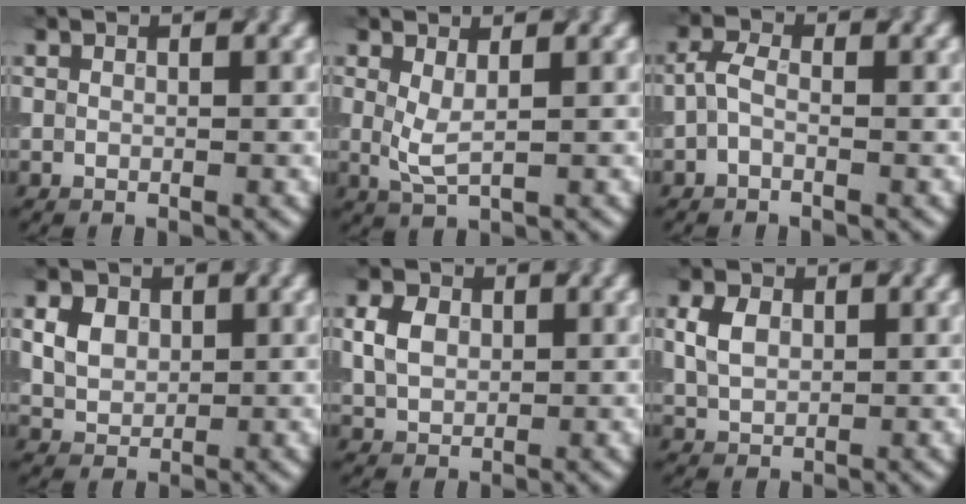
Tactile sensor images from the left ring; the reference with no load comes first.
{"total": 2.5, "force": [0.3, 1.0, 2.2], "torque": [-0.057, 0.007, 0.013]}
{"total": 1.9, "force": [-0.9, 0.8, 1.4], "torque": [-0.032, 0.012, -0.018]}
{"total": 4.3, "force": [1.7, 3.1, 2.5], "torque": [-0.064, 0.014, 0.031]}
{"total": 3.0, "force": [0.5, 2.2, 1.9], "torque": [-0.047, 0.010, 0.016]}
{"total": 2.8, "force": [0.6, 2.0, 1.9], "torque": [-0.047, 0.009, 0.017]}